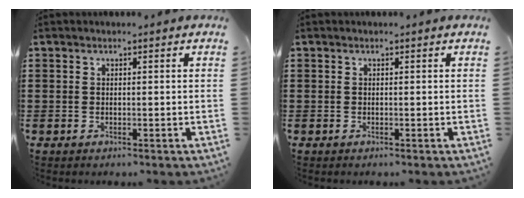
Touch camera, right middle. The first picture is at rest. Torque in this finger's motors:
{"motor_torque": [0.40, -0.21, 0.08, 0.01]}